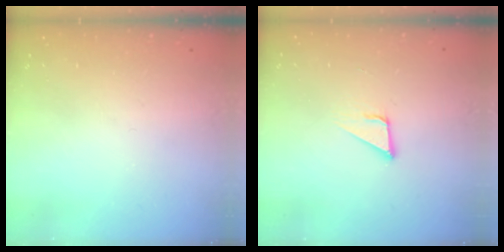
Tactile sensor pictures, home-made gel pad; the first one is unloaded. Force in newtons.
{"total": 2.1, "press": 2.1, "slide": 0.0}